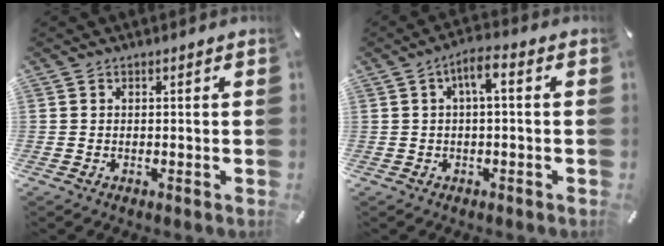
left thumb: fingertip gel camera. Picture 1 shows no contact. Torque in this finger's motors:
{"motor_torque": [0.10, -0.13, 0.66, 0.09, 0.07]}